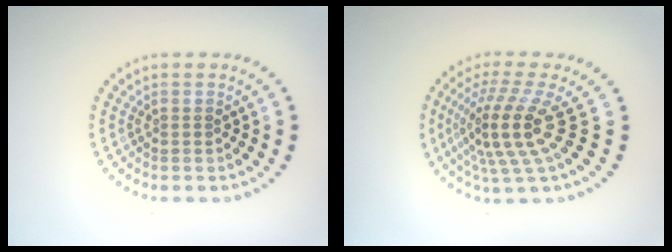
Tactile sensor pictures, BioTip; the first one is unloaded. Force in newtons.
{"total": 5.0, "press": 3.5, "slide": 3.6}